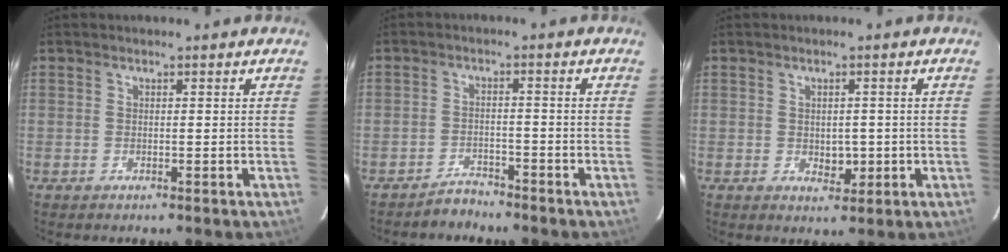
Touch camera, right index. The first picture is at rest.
{"total": 2.8, "force": [-2.7, 0.7, -0.2], "torque": [0.006, -0.002, -0.046]}
{"total": 3.1, "force": [-0.4, 2.1, 2.2], "torque": [-0.026, -0.001, 0.002]}